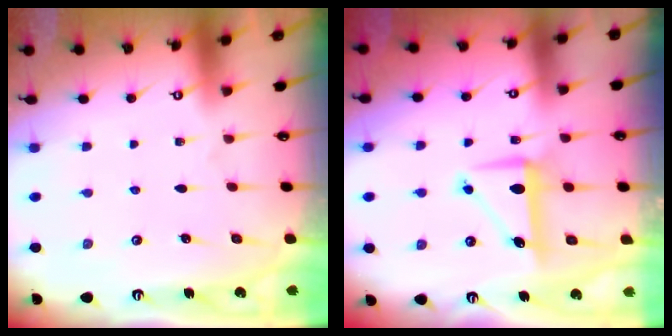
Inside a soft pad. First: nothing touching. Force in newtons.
{"total": 8.5, "press": 8.5, "slide": 0.3}